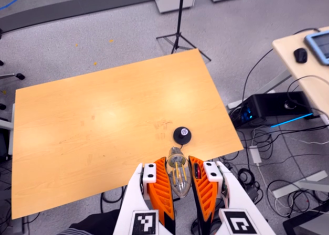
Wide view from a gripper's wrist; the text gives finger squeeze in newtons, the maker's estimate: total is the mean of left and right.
{"total": 21.7, "left": 25.2, "right": 18.3}